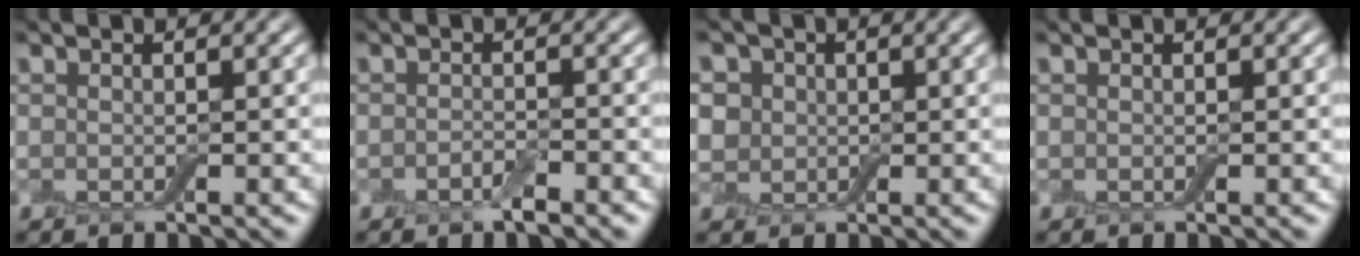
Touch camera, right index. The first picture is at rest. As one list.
[{"total": 1.5, "force": [-1.0, 0.4, 1.1], "torque": [-0.022, -0.001, -0.018]}, {"total": 4.7, "force": [1.2, 4.1, 2.0], "torque": [-0.049, 0.020, 0.000]}, {"total": 0.0}]